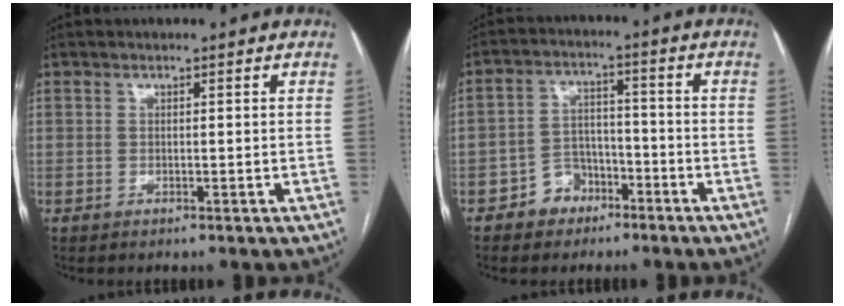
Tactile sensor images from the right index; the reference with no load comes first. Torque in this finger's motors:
{"motor_torque": [-0.27, -0.40, -0.56, -0.20]}